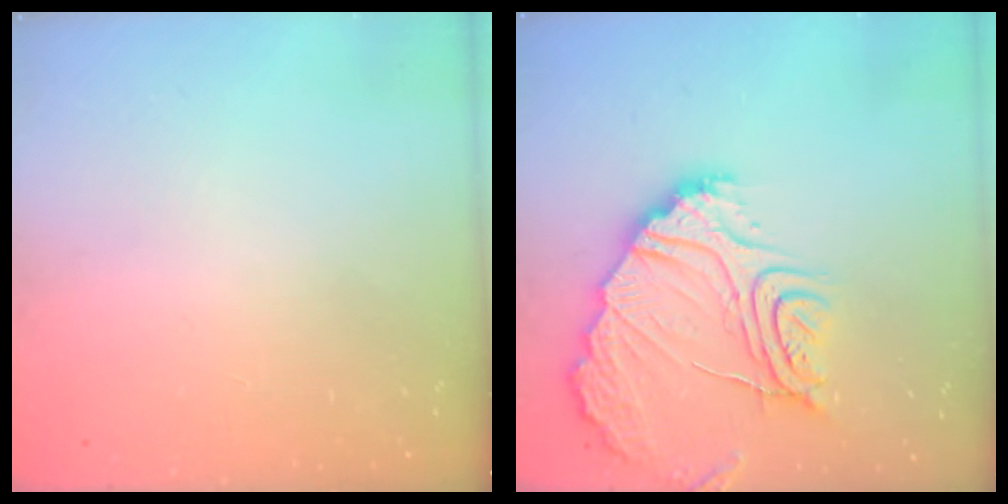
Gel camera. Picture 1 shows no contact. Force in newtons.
{"total": 16.3, "press": 16.2, "slide": 1.7}